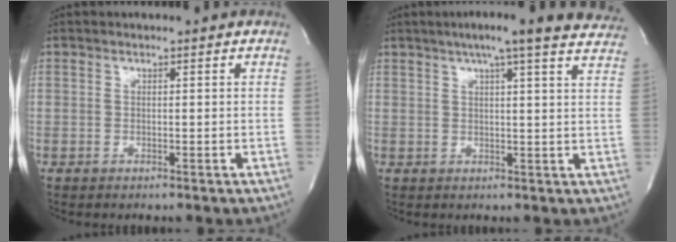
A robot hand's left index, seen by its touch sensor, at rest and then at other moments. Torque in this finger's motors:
{"motor_torque": [-0.36, -0.35, 0.10, 0.07]}